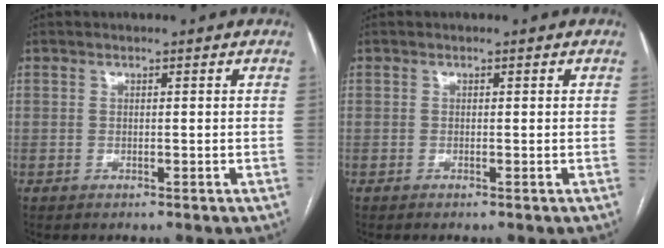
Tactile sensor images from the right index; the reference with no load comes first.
{"total": 0.0}